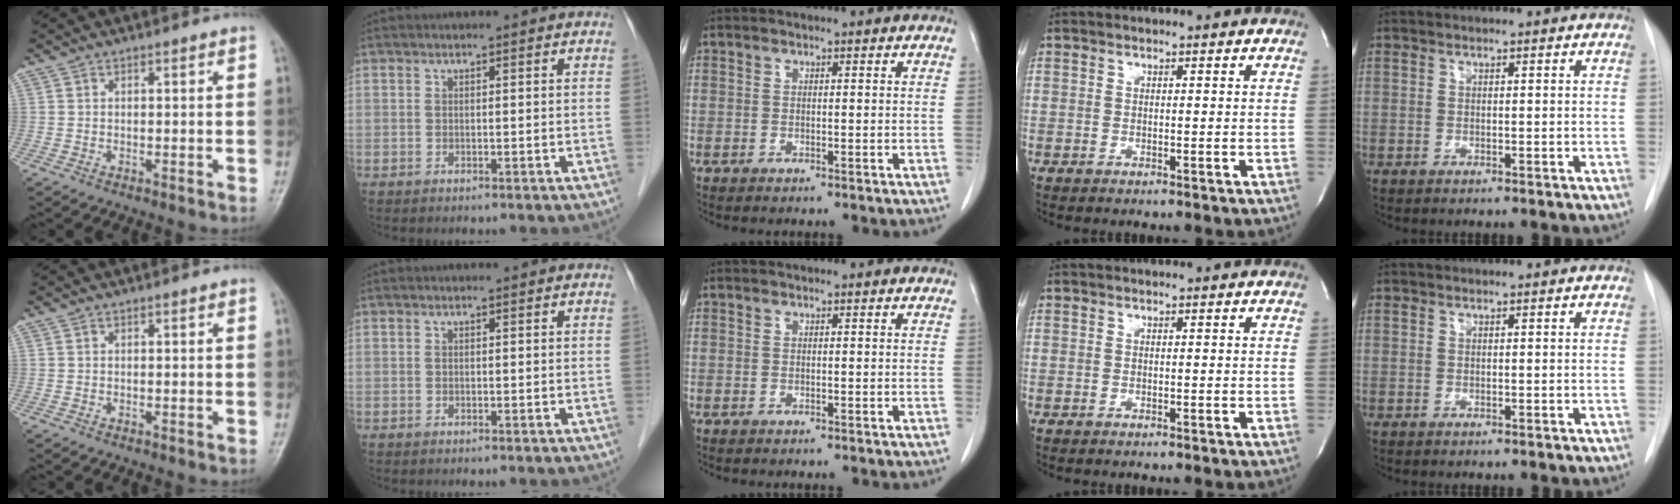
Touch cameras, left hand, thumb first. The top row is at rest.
{}